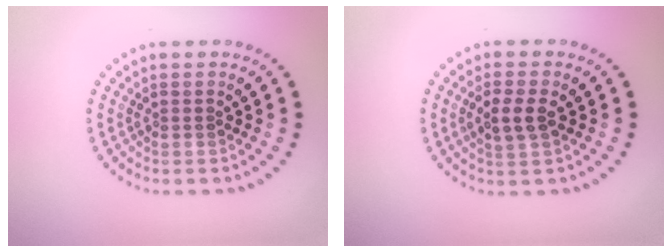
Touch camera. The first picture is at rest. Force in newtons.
{"total": 2.3, "press": 2.3, "slide": 0.5}